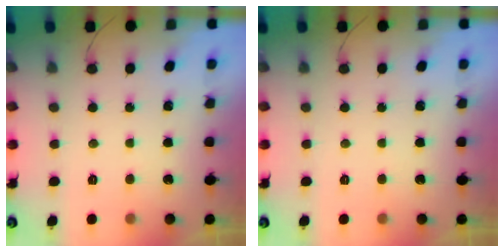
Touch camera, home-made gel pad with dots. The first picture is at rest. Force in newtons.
{"total": 0.0}